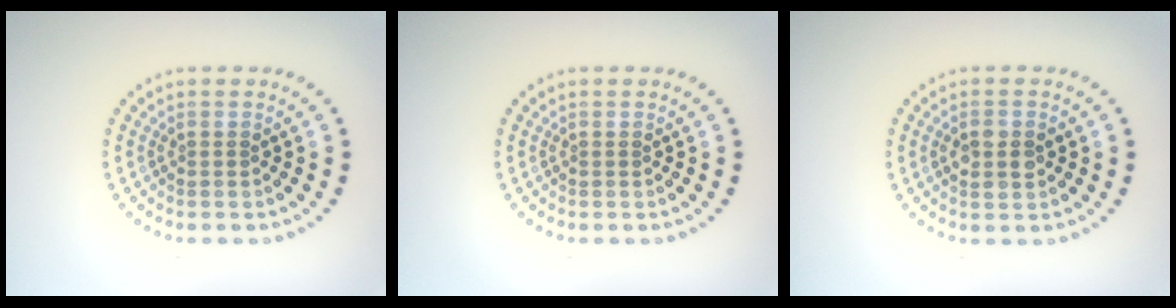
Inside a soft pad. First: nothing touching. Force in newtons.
{"total": 0.0}
{"total": 2.1, "press": 2.1, "slide": 0.1}